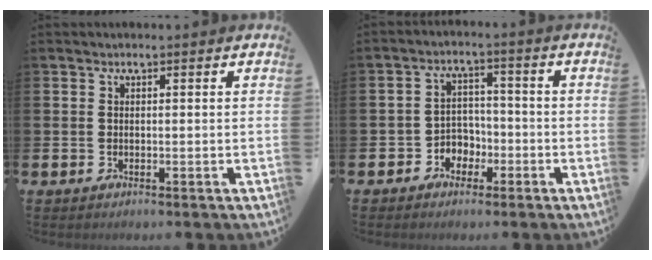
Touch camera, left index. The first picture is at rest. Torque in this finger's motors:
{"motor_torque": [0.21, 0.28, 0.02, 0.01]}